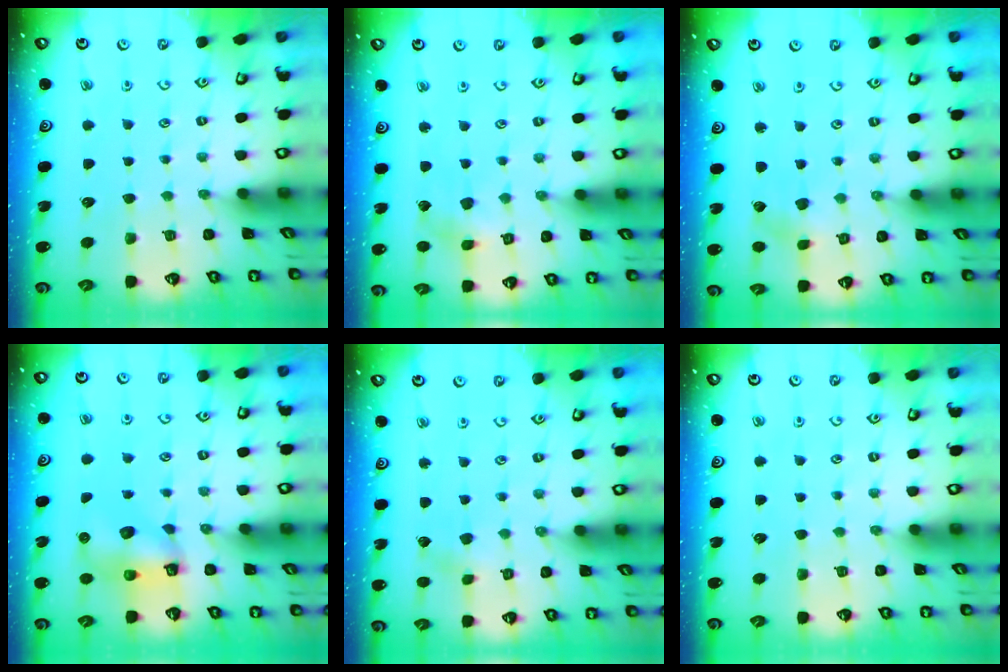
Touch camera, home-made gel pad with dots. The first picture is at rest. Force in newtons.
{"total": 5.0, "press": 4.9, "slide": 0.5}
{"total": 3.0, "press": 3.0, "slide": 0.4}
{"total": 8.0, "press": 7.9, "slide": 0.5}
{"total": 2.4, "press": 2.4, "slide": 0.3}
{"total": 0.0}